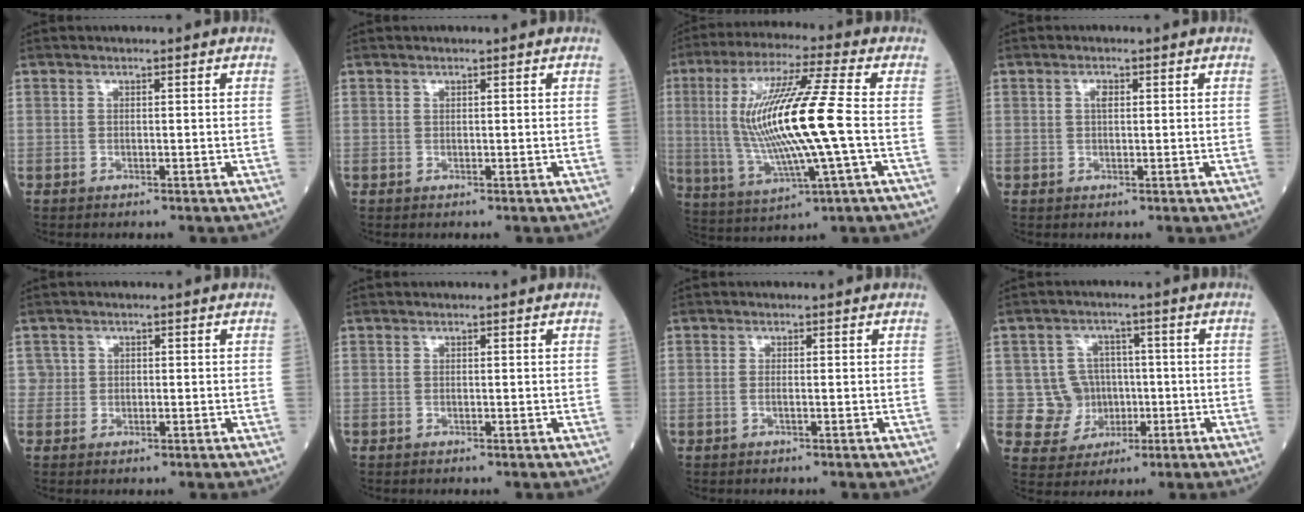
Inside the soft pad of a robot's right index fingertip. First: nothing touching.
{"total": 0.0}
{"total": 17.2, "force": [-0.1, 0.5, 17.2], "torque": [-0.353, 0.003, -0.003]}
{"total": 1.2, "force": [0.3, 0.5, 1.1], "torque": [-0.021, 0.002, 0.005]}
{"total": 1.5, "force": [0.3, 1.5, -0.1], "torque": [0.013, 0.002, 0.001]}
{"total": 0.0}
{"total": 0.7, "force": [-0.2, 0.1, 0.7], "torque": [-0.017, -0.001, -0.004]}
{"total": 6.9, "force": [-0.3, 6.8, 1.3], "torque": [-0.025, 0.017, 0.003]}